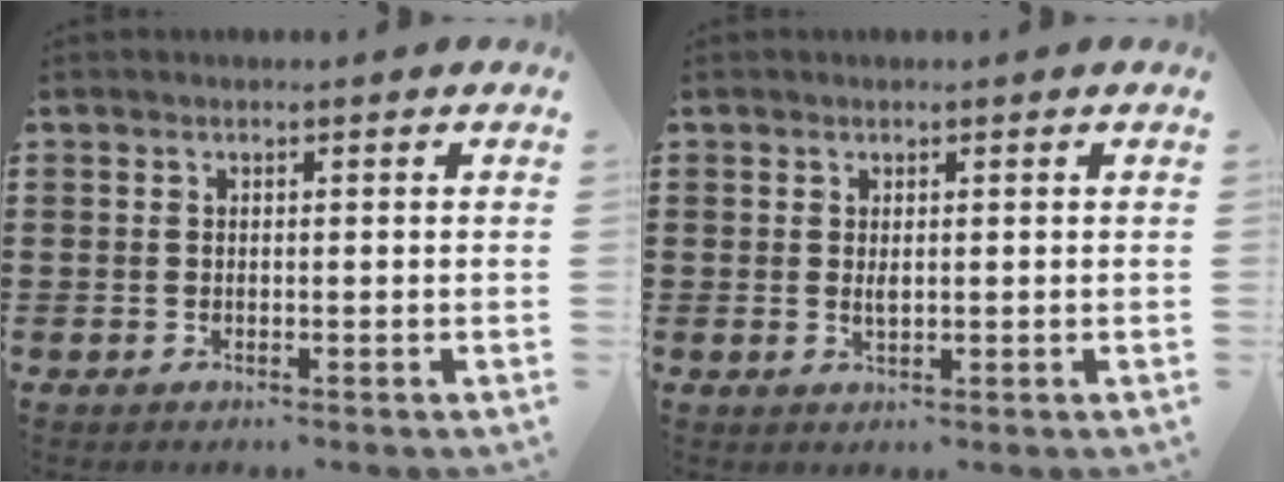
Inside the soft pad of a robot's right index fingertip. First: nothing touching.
{"total": 1.2, "force": [0.3, 0.5, 1.0], "torque": [-0.021, 0.004, 0.004]}